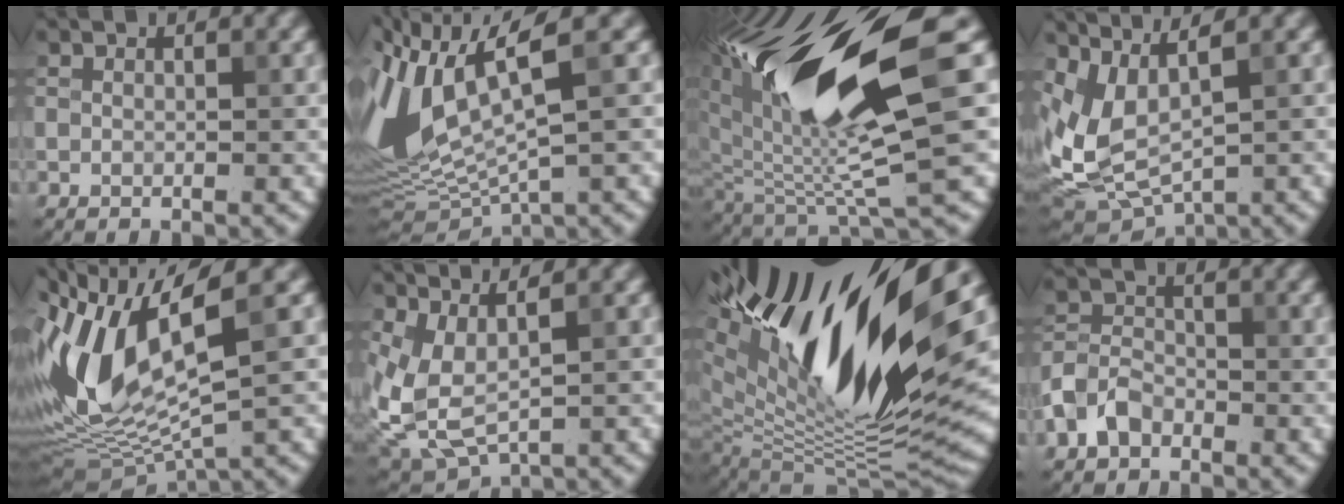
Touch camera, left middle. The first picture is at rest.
{"total": 10.8, "force": [2.5, 3.6, 9.8], "torque": [-0.223, 0.009, 0.068]}
{"total": 15.0, "force": [5.5, 4.8, 13.1], "torque": [-0.251, -0.007, 0.107]}
{"total": 5.3, "force": [2.0, 2.1, 4.5], "torque": [-0.112, -0.006, 0.049]}
{"total": 10.4, "force": [1.2, 3.8, 9.6], "torque": [-0.211, -0.005, 0.026]}
{"total": 4.5, "force": [1.5, 1.7, 3.8], "torque": [-0.104, -0.012, 0.041]}
{"total": 20.0, "force": [7.7, 7.4, 17.0], "torque": [-0.299, 0.008, 0.128]}
{"total": 3.3, "force": [-2.0, 2.1, 1.5], "torque": [-0.030, 0.007, -0.048]}